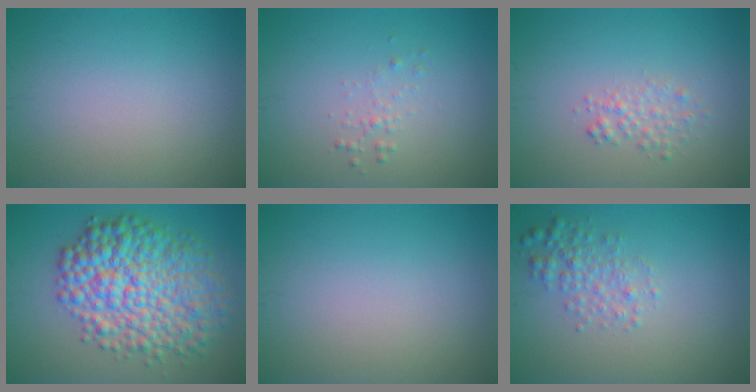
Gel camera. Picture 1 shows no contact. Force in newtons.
{"total": 0.9, "press": 0.9, "slide": 0.0}
{"total": 1.6, "press": 1.6, "slide": 0.1}
{"total": 10.0, "press": 10.0, "slide": 0.1}
{"total": 0.0}
{"total": 2.4, "press": 2.4, "slide": 0.1}